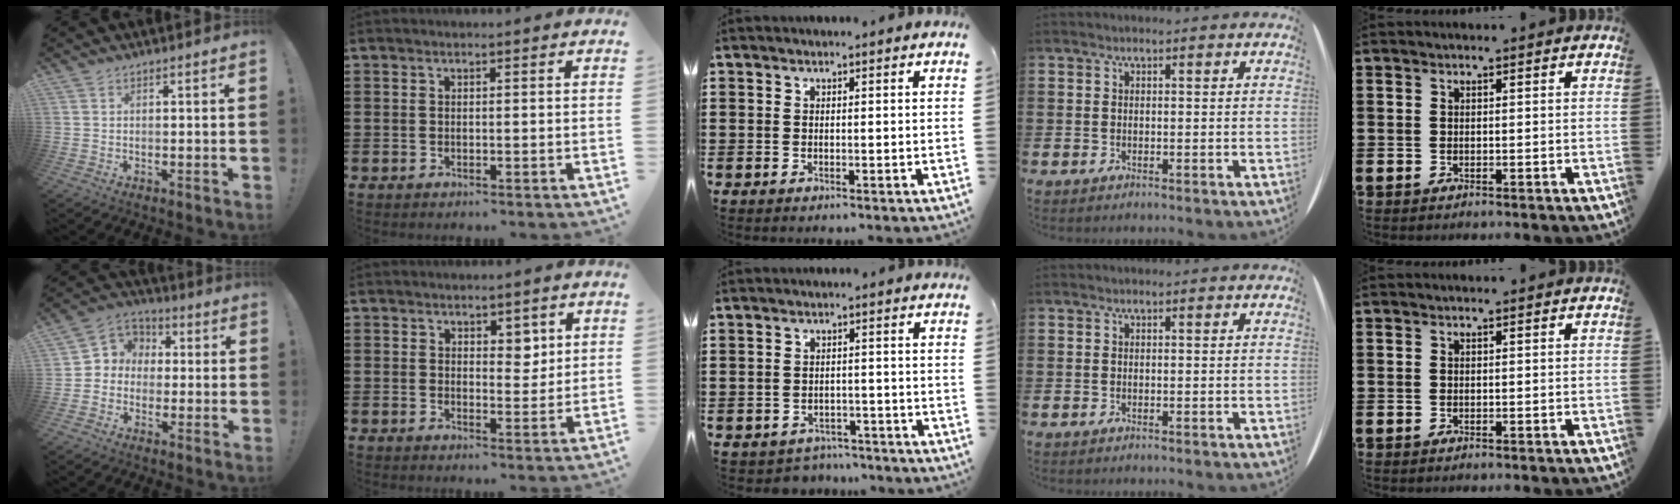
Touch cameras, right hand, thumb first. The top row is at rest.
{"thumb": {"total": 6.5, "force": [-1.4, 6.2, 1.5], "torque": [-0.021, 0.016, -0.018]}, "index": {"total": 3.1, "force": [1.9, 1.9, 1.4], "torque": [-0.017, 0.004, 0.031]}, "middle": {"total": 2.3, "force": [-2.2, 0.6, -0.3], "torque": [-0.004, 0.001, -0.049]}}